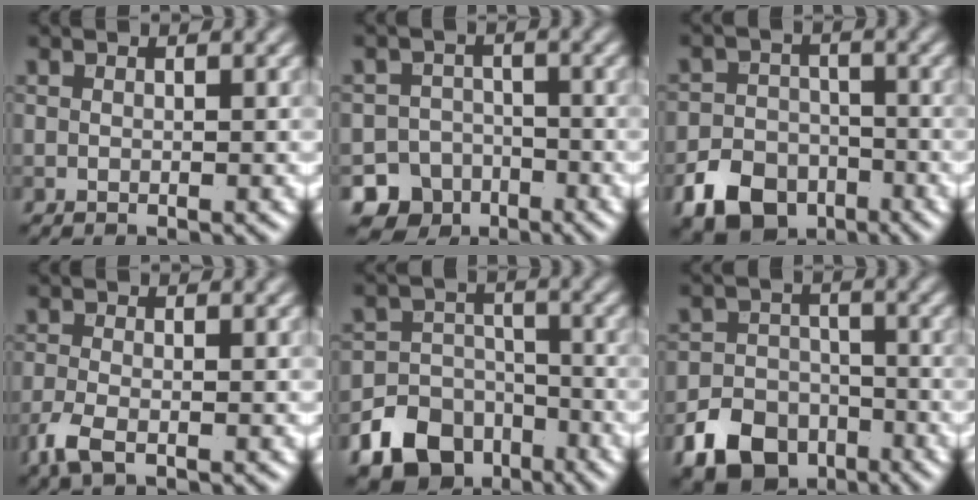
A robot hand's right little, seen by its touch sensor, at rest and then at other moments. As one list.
[{"total": 6.0, "force": [-4.0, 4.4, 0.4], "torque": [0.022, -0.008, -0.064]}, {"total": 5.8, "force": [-3.3, 4.1, 2.4], "torque": [-0.043, -0.007, -0.063]}, {"total": 2.5, "force": [-1.5, 0.9, 1.8], "torque": [-0.049, -0.009, -0.039]}, {"total": 8.5, "force": [-5.2, 6.1, 2.8], "torque": [-0.037, -0.012, -0.104]}, {"total": 6.6, "force": [-3.9, 4.6, 2.6], "torque": [-0.041, -0.009, -0.073]}]